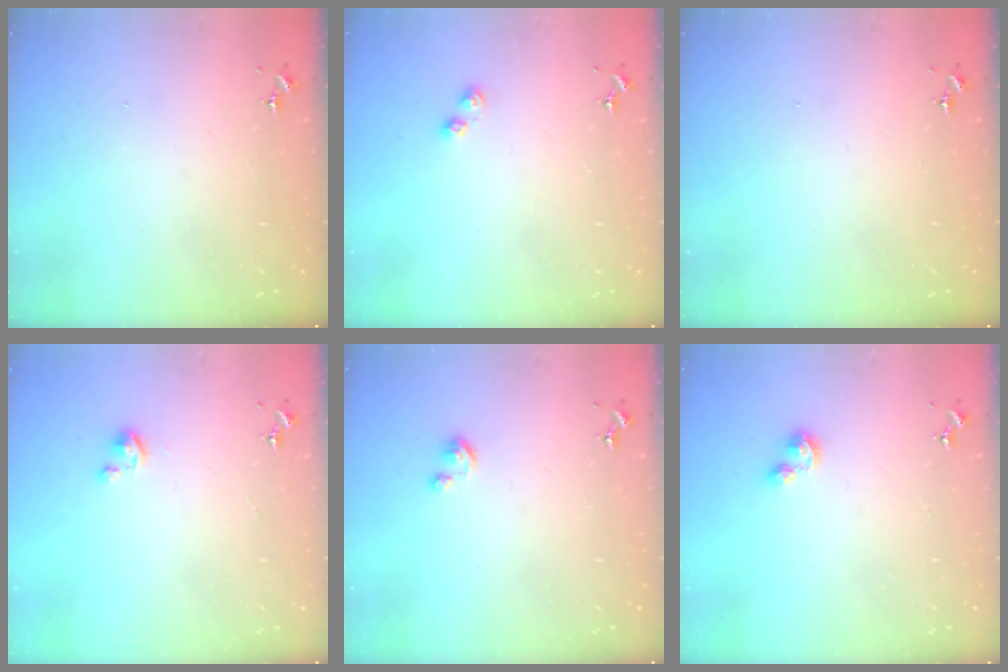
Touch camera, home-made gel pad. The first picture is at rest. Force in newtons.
{"total": 3.4, "press": 3.4, "slide": 0.5}
{"total": 0.0}
{"total": 2.3, "press": 2.2, "slide": 0.2}
{"total": 2.6, "press": 2.6, "slide": 0.3}
{"total": 2.3, "press": 2.3, "slide": 0.4}